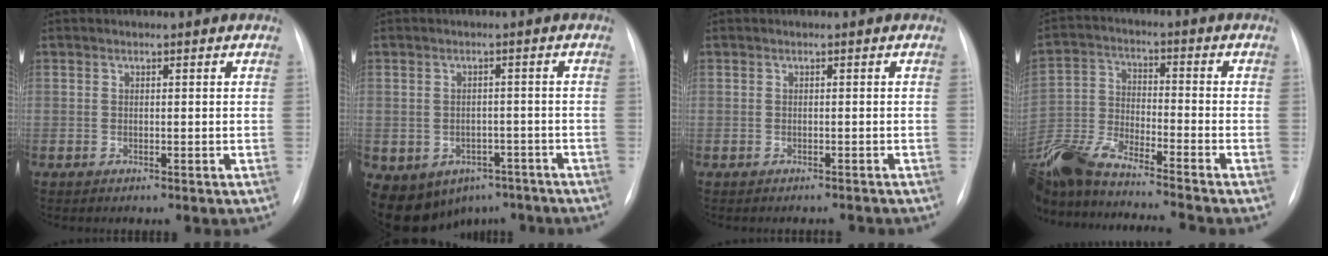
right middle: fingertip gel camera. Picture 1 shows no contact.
{"total": 12.5, "force": [-7.5, 9.0, 4.3], "torque": [-0.098, 0.008, -0.088]}
{"total": 1.5, "force": [-1.5, 0.1, 0.0], "torque": [0.003, -0.005, -0.015]}
{"total": 18.4, "force": [-16.2, 0.6, 8.7], "torque": [-0.207, -0.015, -0.300]}